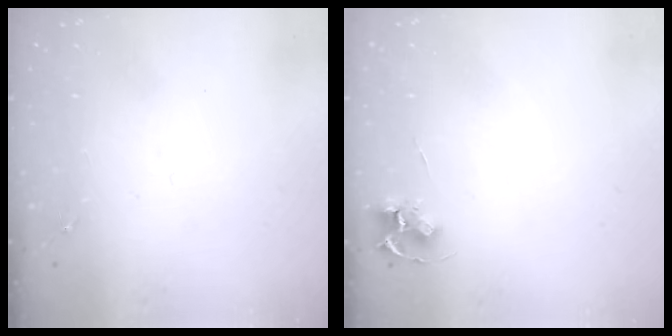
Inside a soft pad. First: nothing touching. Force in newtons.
{"total": 4.7, "press": 4.7, "slide": 0.4}